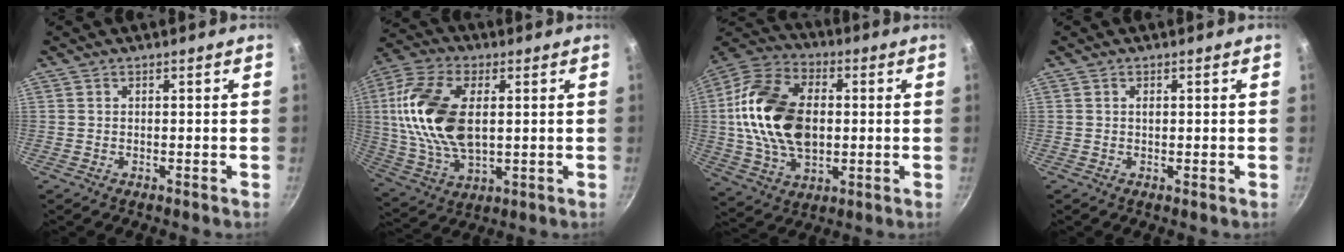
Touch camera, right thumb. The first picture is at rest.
{"total": 18.7, "force": [2.6, 10.4, 15.3], "torque": [-0.295, 0.001, 0.046]}
{"total": 20.9, "force": [0.9, 13.6, 15.8], "torque": [-0.278, 0.015, 0.010]}
{"total": 0.8, "force": [0.2, 0.4, 0.6], "torque": [-0.010, 0.000, 0.002]}